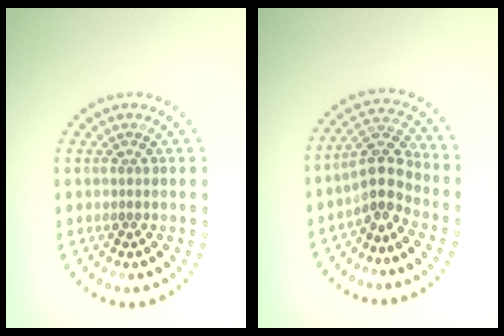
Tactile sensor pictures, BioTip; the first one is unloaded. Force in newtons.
{"total": 3.3, "press": 2.7, "slide": 1.9}